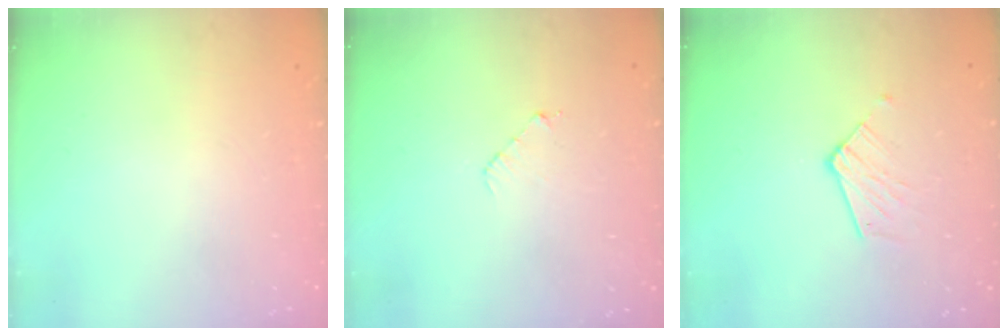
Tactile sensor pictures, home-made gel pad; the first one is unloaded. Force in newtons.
{"total": 3.8, "press": 3.8, "slide": 0.3}
{"total": 7.7, "press": 7.6, "slide": 0.5}